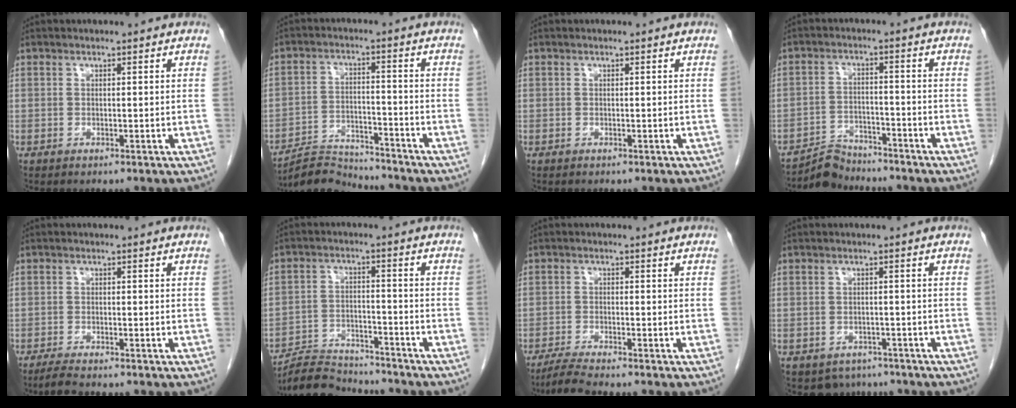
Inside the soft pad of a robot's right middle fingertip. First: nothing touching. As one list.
[{"total": 7.6, "force": [-7.6, 0.5, -0.5], "torque": [0.003, 0.003, -0.135]}, {"total": 0.0}, {"total": 4.9, "force": [-4.7, 1.2, -0.9], "torque": [0.014, 0.003, -0.083]}, {"total": 2.4, "force": [-2.1, 0.2, 1.1], "torque": [-0.032, -0.008, -0.039]}, {"total": 8.1, "force": [-8.0, 1.0, 0.1], "torque": [-0.006, 0.006, -0.143]}, {"total": 3.4, "force": [-3.0, -0.7, 1.3], "torque": [-0.035, -0.014, -0.063]}, {"total": 4.3, "force": [-3.3, 2.8, 0.4], "torque": [0.000, 0.004, -0.042]}]